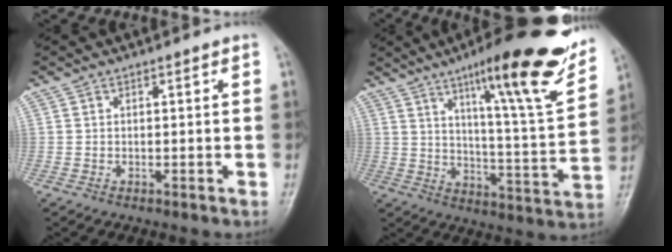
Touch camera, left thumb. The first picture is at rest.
{"total": 22.5, "force": [13.8, 3.7, 17.3], "torque": [-0.215, -0.058, 0.208]}